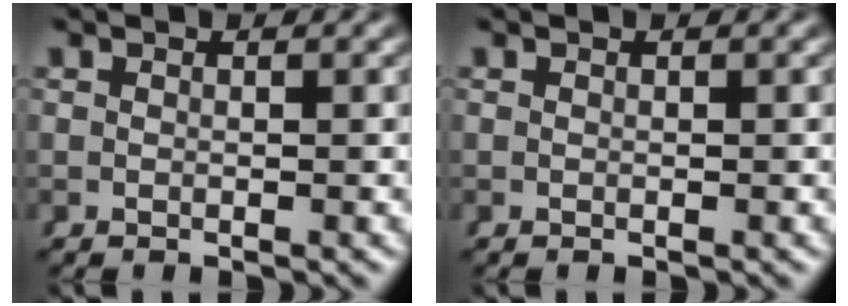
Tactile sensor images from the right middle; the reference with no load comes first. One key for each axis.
{"total": 0.0}